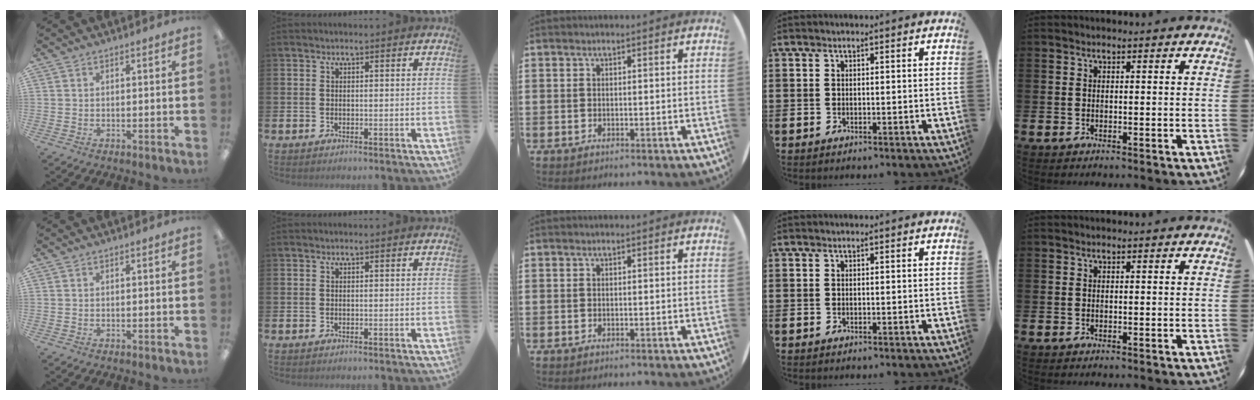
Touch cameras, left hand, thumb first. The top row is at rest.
{}